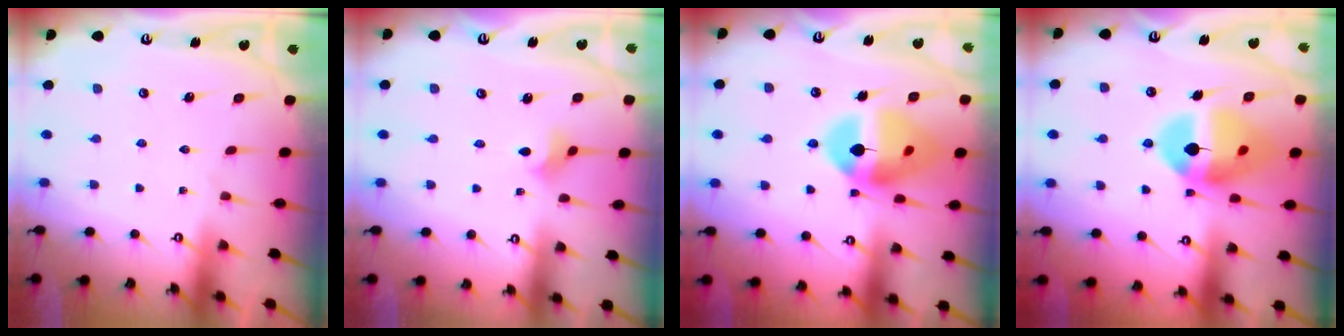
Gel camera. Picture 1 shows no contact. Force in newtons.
{"total": 4.1, "press": 4.1, "slide": 0.3}
{"total": 15.7, "press": 15.6, "slide": 1.8}
{"total": 15.5, "press": 15.3, "slide": 2.2}